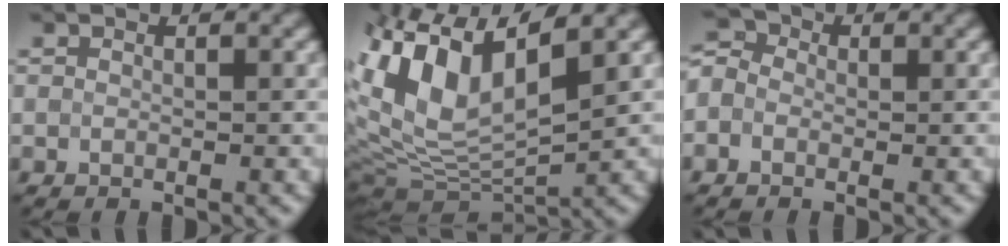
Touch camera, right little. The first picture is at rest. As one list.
[{"total": 11.4, "force": [3.1, 5.0, 9.7], "torque": [-0.204, 0.021, 0.051]}, {"total": 2.8, "force": [-0.1, 2.4, 1.4], "torque": [-0.020, 0.015, -0.025]}]